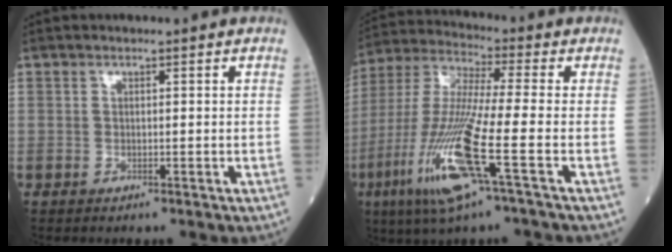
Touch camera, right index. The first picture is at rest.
{"total": 15.7, "force": [-6.1, -0.1, 14.5], "torque": [-0.317, -0.025, -0.124]}